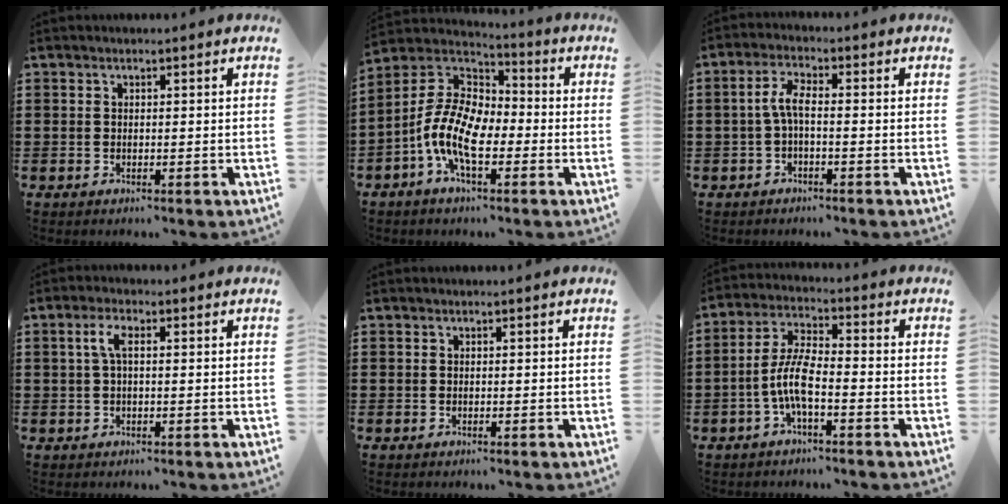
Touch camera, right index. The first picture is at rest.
{"total": 11.2, "force": [-3.7, 5.3, 9.2], "torque": [-0.229, -0.013, -0.081]}
{"total": 3.9, "force": [-0.8, 1.2, 3.6], "torque": [-0.089, 0.000, -0.023]}
{"total": 3.1, "force": [0.3, 1.1, 2.9], "torque": [-0.065, 0.004, 0.001]}
{"total": 0.0}
{"total": 6.8, "force": [-2.4, 1.8, 6.1], "torque": [-0.152, -0.014, -0.055]}